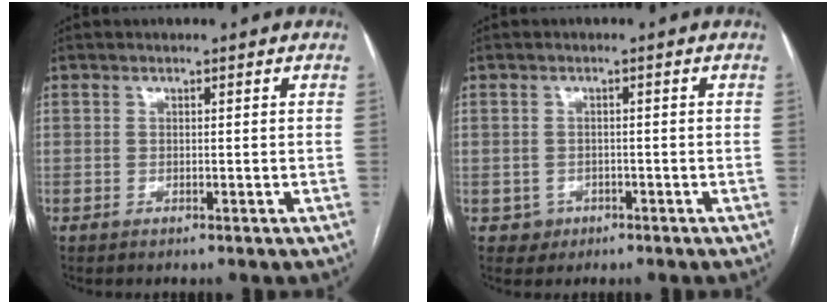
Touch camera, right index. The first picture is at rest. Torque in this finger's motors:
{"motor_torque": [-0.31, 0.02, -0.90, -0.21]}